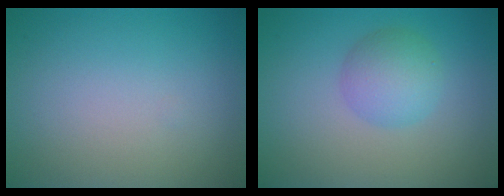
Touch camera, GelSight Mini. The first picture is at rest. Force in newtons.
{"total": 3.4, "press": 3.4, "slide": 0.1}